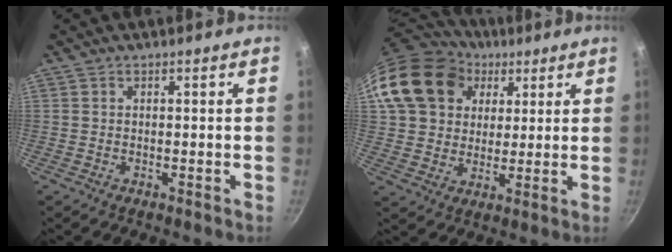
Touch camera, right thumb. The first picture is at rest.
{"total": 18.8, "force": [6.6, 15.1, 9.1], "torque": [-0.153, 0.016, 0.115]}